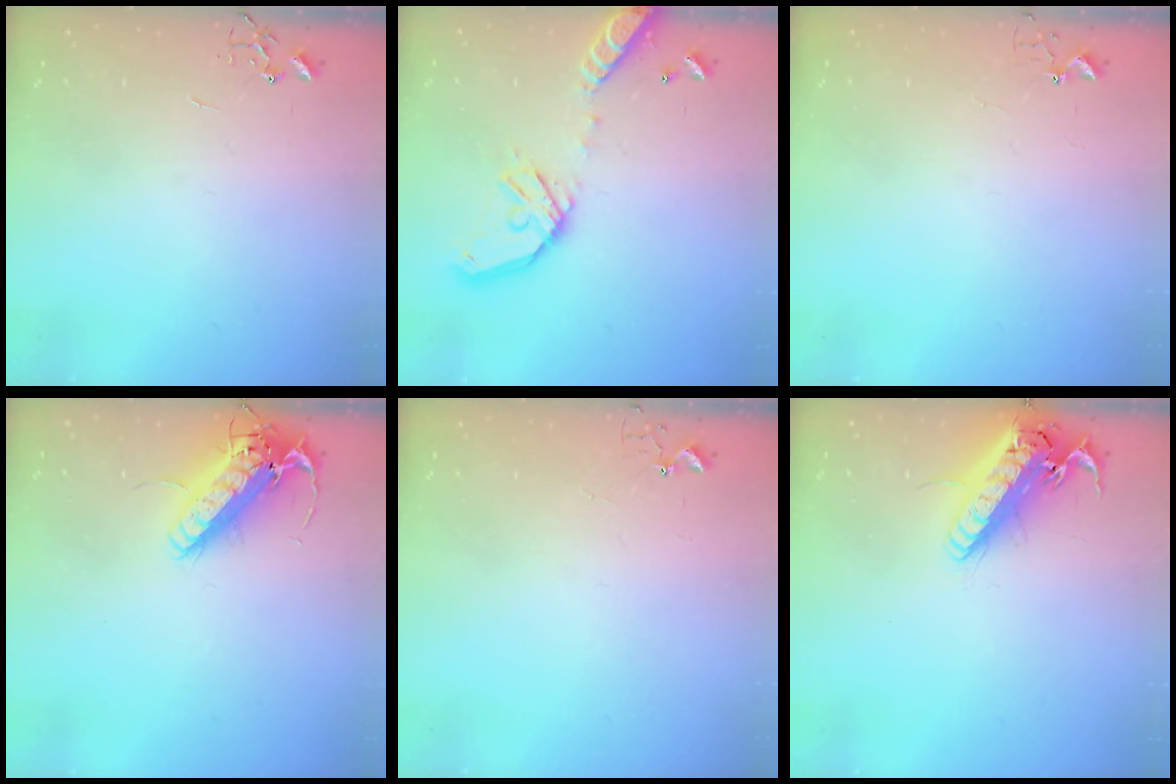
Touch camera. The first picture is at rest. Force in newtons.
{"total": 15.4, "press": 15.1, "slide": 2.8}
{"total": 2.7, "press": 2.7, "slide": 0.2}
{"total": 16.2, "press": 15.9, "slide": 3.2}
{"total": 2.7, "press": 2.7, "slide": 0.2}
{"total": 19.1, "press": 18.8, "slide": 3.3}